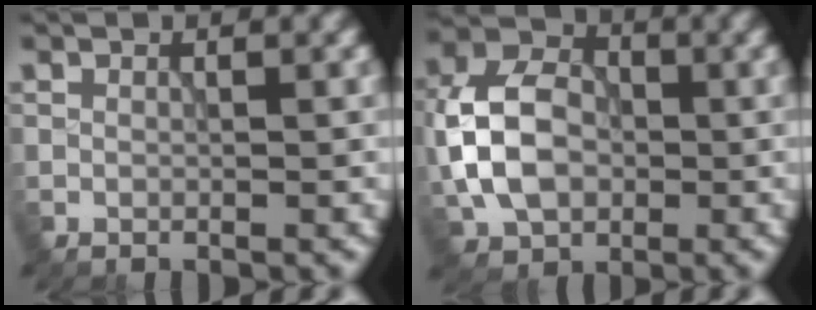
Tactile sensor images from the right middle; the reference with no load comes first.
{"total": 8.1, "force": [-0.9, 6.0, 5.4], "torque": [-0.119, 0.012, -0.029]}